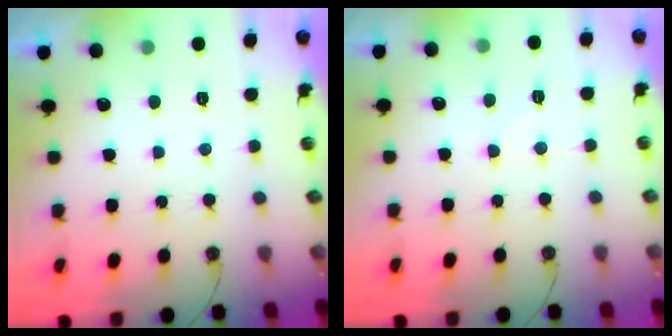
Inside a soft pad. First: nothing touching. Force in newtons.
{"total": 5.5, "press": 5.5, "slide": 0.8}